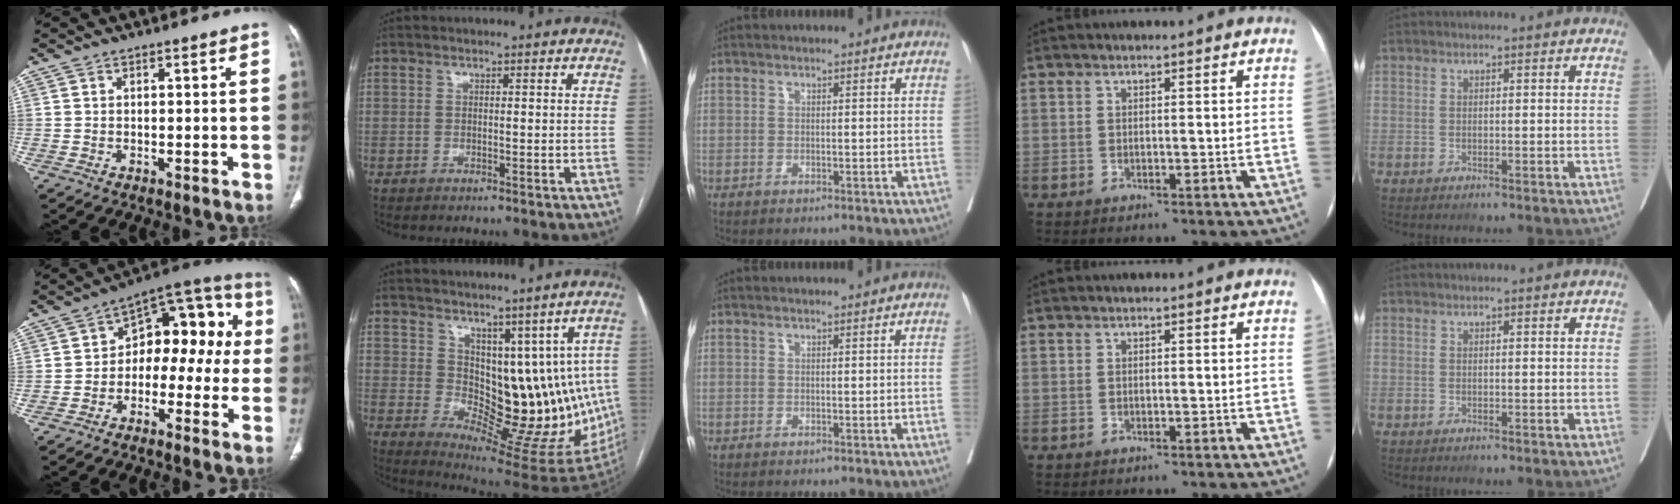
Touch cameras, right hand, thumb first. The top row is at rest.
{"thumb": {"total": 14.9, "force": [-0.7, 9.3, 11.6], "torque": [-0.099, 0.059, -0.025]}, "index": {"total": 12.6, "force": [3.7, 7.5, 9.4], "torque": [-0.119, 0.000, 0.081]}}